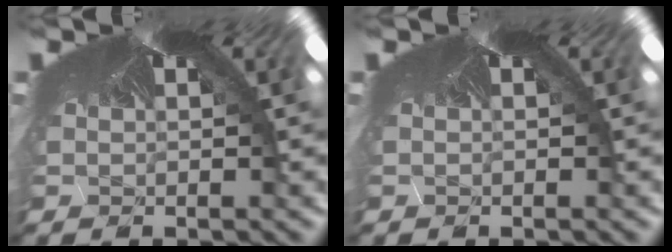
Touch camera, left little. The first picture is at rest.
{"total": 0.0}